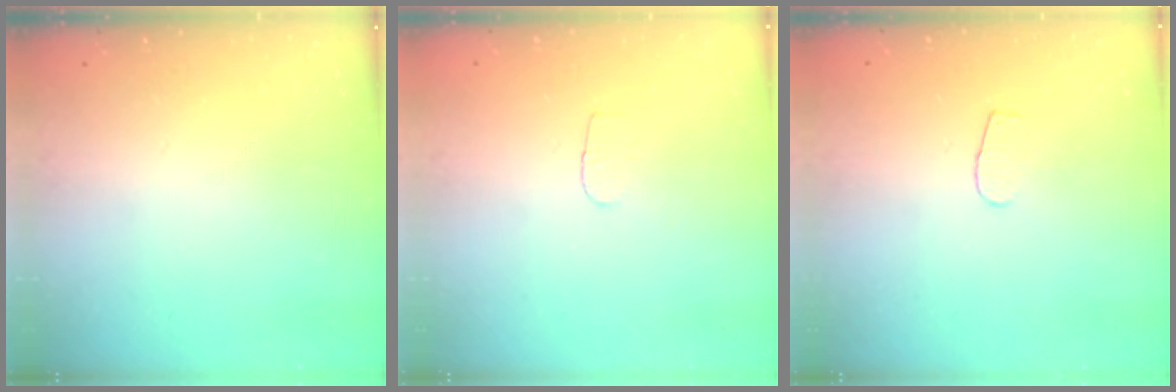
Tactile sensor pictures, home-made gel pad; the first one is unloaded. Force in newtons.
{"total": 2.9, "press": 2.8, "slide": 0.3}
{"total": 2.6, "press": 2.5, "slide": 0.3}